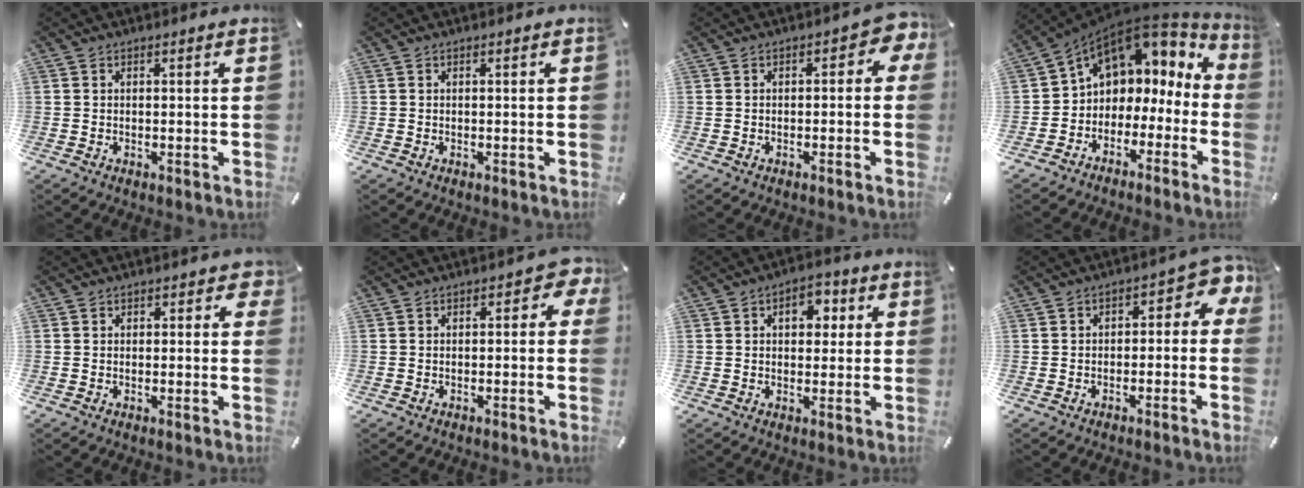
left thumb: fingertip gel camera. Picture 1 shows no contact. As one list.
[{"total": 0.0}, {"total": 4.2, "force": [-0.1, 2.3, 3.4], "torque": [-0.050, 0.006, -0.005]}, {"total": 7.1, "force": [3.3, 6.0, 1.9], "torque": [-0.054, -0.031, 0.065]}, {"total": 1.6, "force": [0.5, 1.3, 0.9], "torque": [0.006, -0.002, 0.002]}, {"total": 3.2, "force": [-0.3, 2.1, 2.4], "torque": [-0.031, 0.007, -0.010]}, {"total": 6.1, "force": [1.6, 4.3, 4.0], "torque": [-0.040, -0.005, 0.016]}, {"total": 4.8, "force": [-1.0, 3.3, 3.5], "torque": [-0.042, 0.001, -0.028]}]